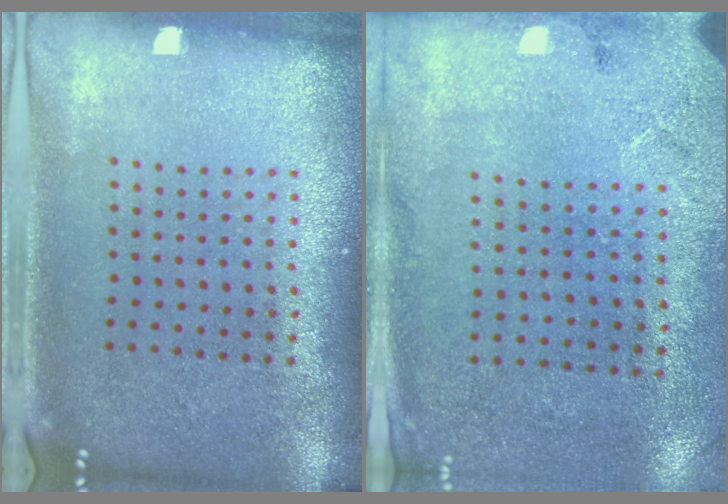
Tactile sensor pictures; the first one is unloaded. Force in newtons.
{"total": 2.7, "press": 2.2, "slide": 1.7}